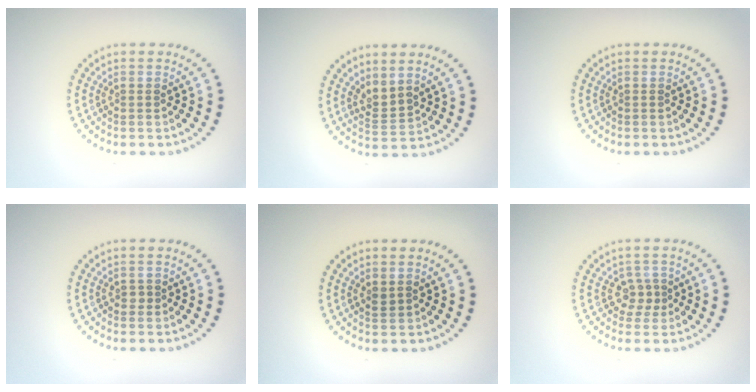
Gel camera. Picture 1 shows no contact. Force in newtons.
{"total": 2.1, "press": 1.4, "slide": 1.6}
{"total": 0.0}
{"total": 0.5, "press": 0.4, "slide": 0.3}
{"total": 0.8, "press": 0.8, "slide": 0.3}
{"total": 1.7, "press": 1.3, "slide": 1.1}